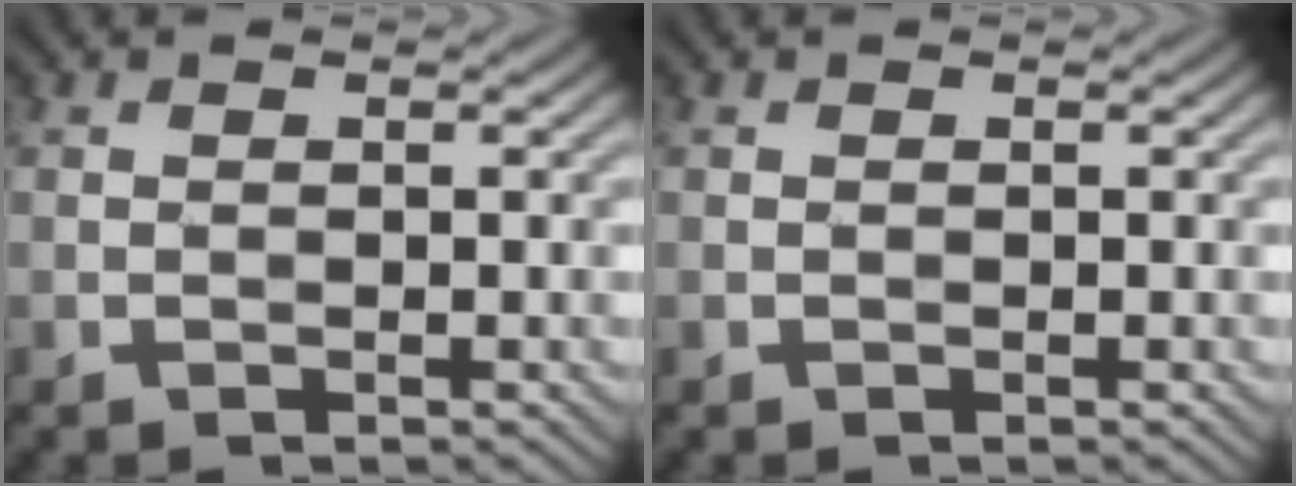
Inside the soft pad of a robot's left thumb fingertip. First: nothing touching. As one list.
[{"total": 0.0}]